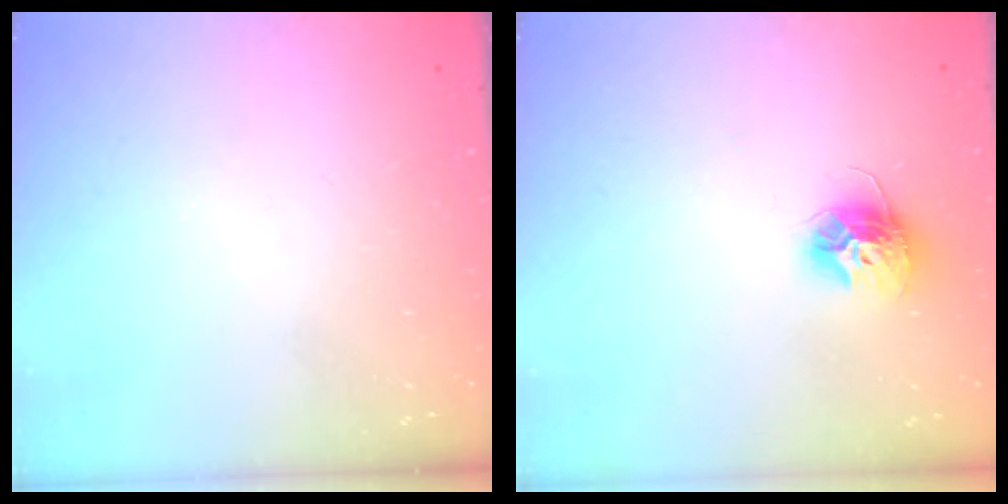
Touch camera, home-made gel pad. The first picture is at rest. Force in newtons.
{"total": 10.5, "press": 10.4, "slide": 0.9}